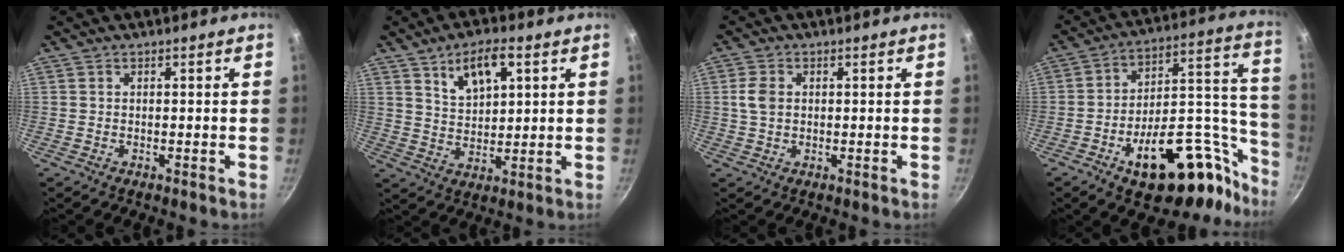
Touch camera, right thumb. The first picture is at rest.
{"total": 9.2, "force": [4.3, 4.6, 6.7], "torque": [-0.100, -0.013, 0.083]}
{"total": 3.8, "force": [0.5, 2.7, 2.6], "torque": [-0.051, 0.004, 0.008]}
{"total": 28.1, "force": [-15.1, 13.6, 19.4], "torque": [-0.199, 0.116, -0.212]}